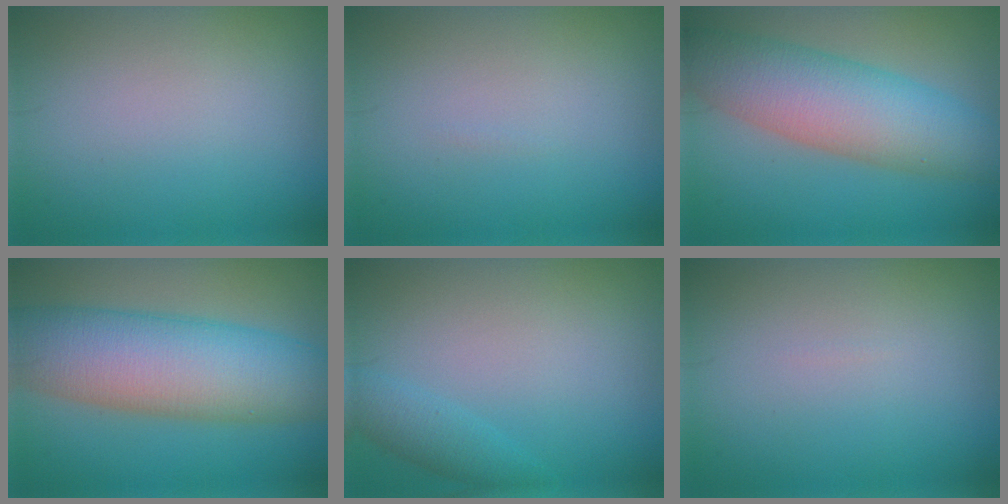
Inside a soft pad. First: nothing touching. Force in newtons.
{"total": 0.0}
{"total": 8.7, "press": 8.6, "slide": 0.3}
{"total": 11.2, "press": 11.2, "slide": 0.3}
{"total": 2.1, "press": 2.1, "slide": 0.2}
{"total": 0.0}